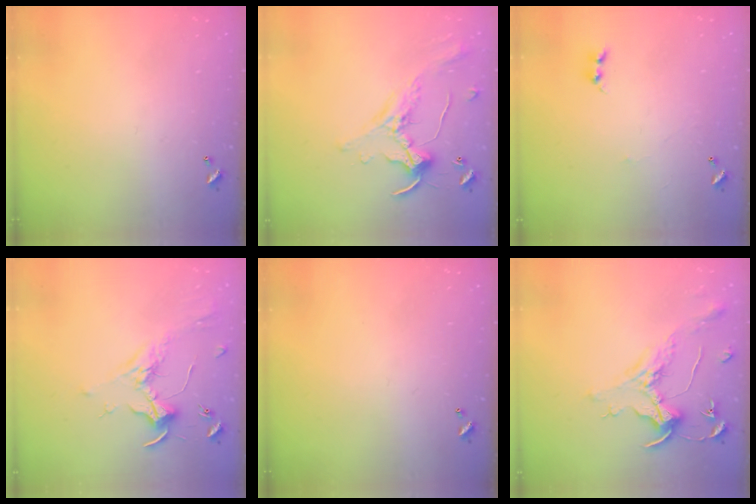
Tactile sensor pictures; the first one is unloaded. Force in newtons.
{"total": 1.1, "press": 1.0, "slide": 0.4}
{"total": 0.0}
{"total": 1.8, "press": 1.6, "slide": 0.8}
{"total": 0.0}
{"total": 1.6, "press": 1.4, "slide": 0.7}